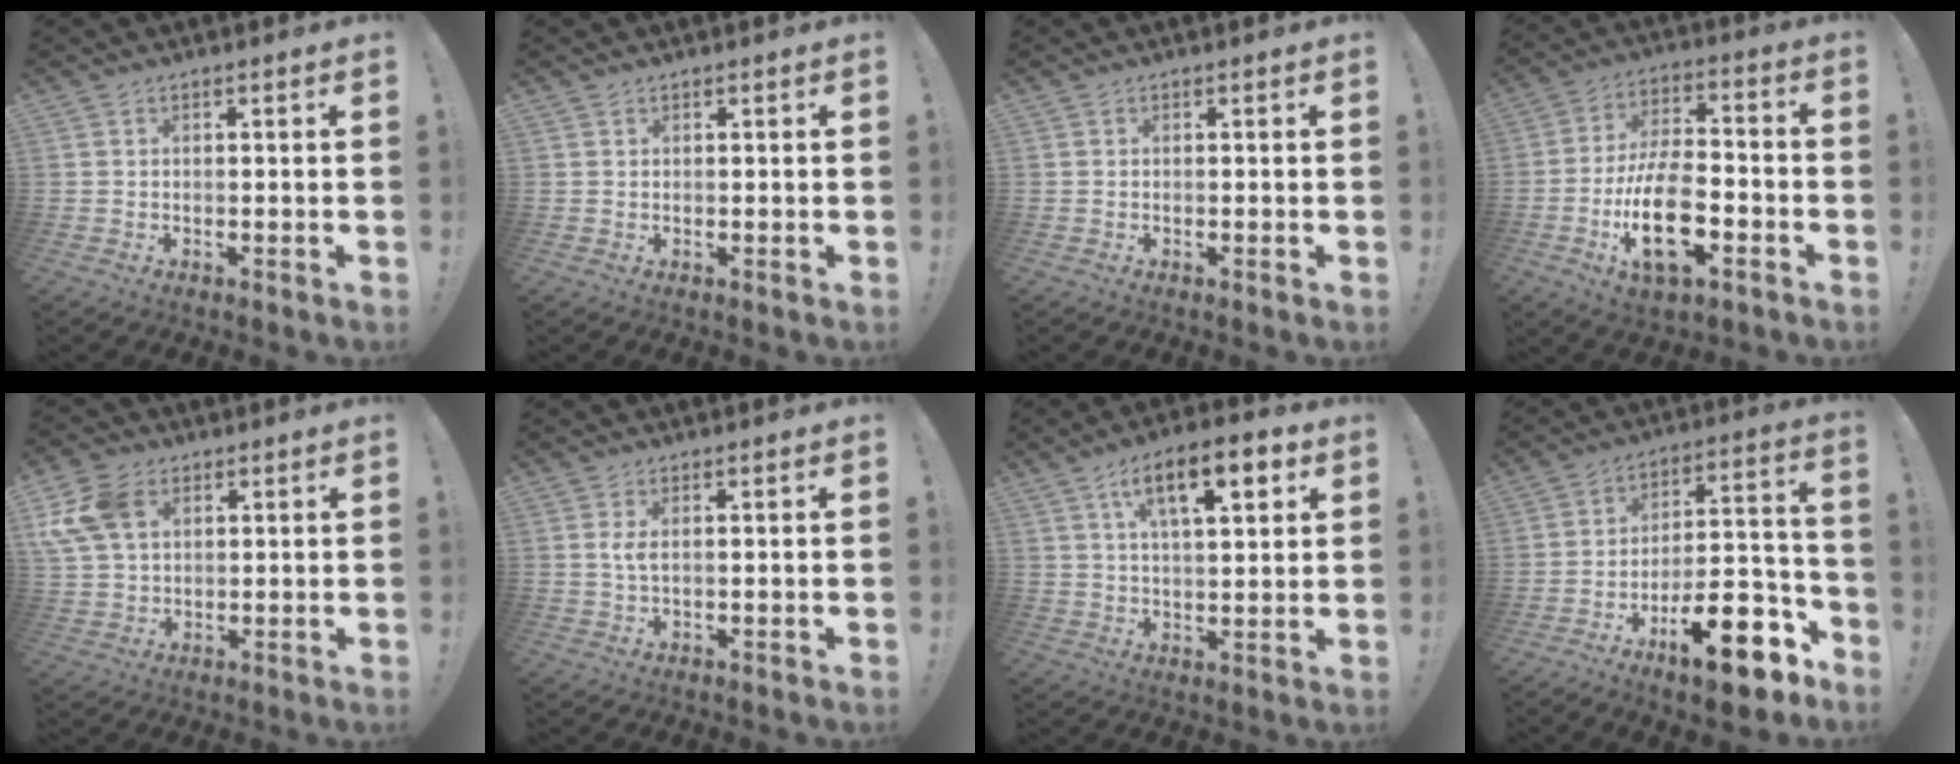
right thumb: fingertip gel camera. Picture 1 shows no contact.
{"total": 0.6, "force": [0.6, 0.1, -0.1], "torque": [0.009, -0.004, 0.010]}
{"total": 0.0}
{"total": 16.9, "force": [-6.0, 7.9, 13.7], "torque": [-0.248, 0.021, -0.101]}
{"total": 12.5, "force": [4.1, 8.9, 7.8], "torque": [-0.164, -0.004, 0.082]}
{"total": 2.6, "force": [0.6, 0.7, 2.4], "torque": [-0.045, 0.002, 0.009]}
{"total": 13.8, "force": [6.1, 5.2, 11.3], "torque": [-0.173, -0.009, 0.095]}
{"total": 19.8, "force": [-11.5, 7.4, 14.3], "torque": [-0.191, 0.076, -0.179]}